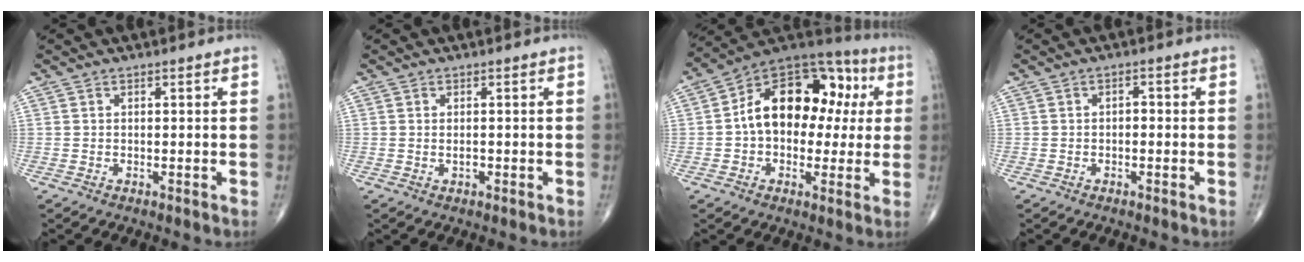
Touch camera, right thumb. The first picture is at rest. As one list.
[{"total": 0.9, "force": [-0.2, 0.5, 0.7], "torque": [-0.011, 0.001, -0.003]}, {"total": 19.1, "force": [1.9, 12.7, 14.1], "torque": [-0.172, 0.047, 0.021]}, {"total": 1.4, "force": [-0.2, 0.8, 1.1], "torque": [-0.008, 0.005, -0.008]}]